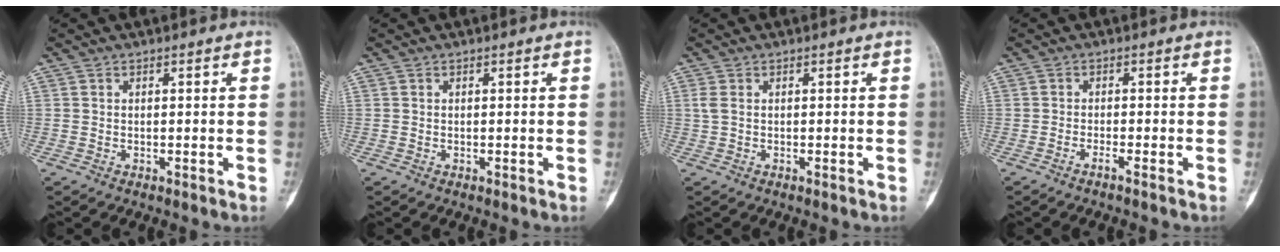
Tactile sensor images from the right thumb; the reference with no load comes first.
{"total": 0.0}
{"total": 1.3, "force": [-0.1, 0.4, 1.3], "torque": [-0.036, 0.003, 0.002]}
{"total": 1.4, "force": [-1.1, -0.3, 0.8], "torque": [-0.020, 0.004, -0.023]}